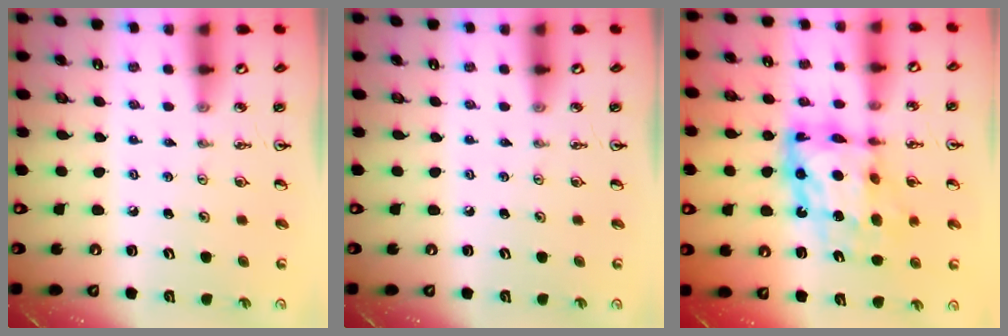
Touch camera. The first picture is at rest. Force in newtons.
{"total": 0.0}
{"total": 12.6, "press": 12.6, "slide": 1.1}